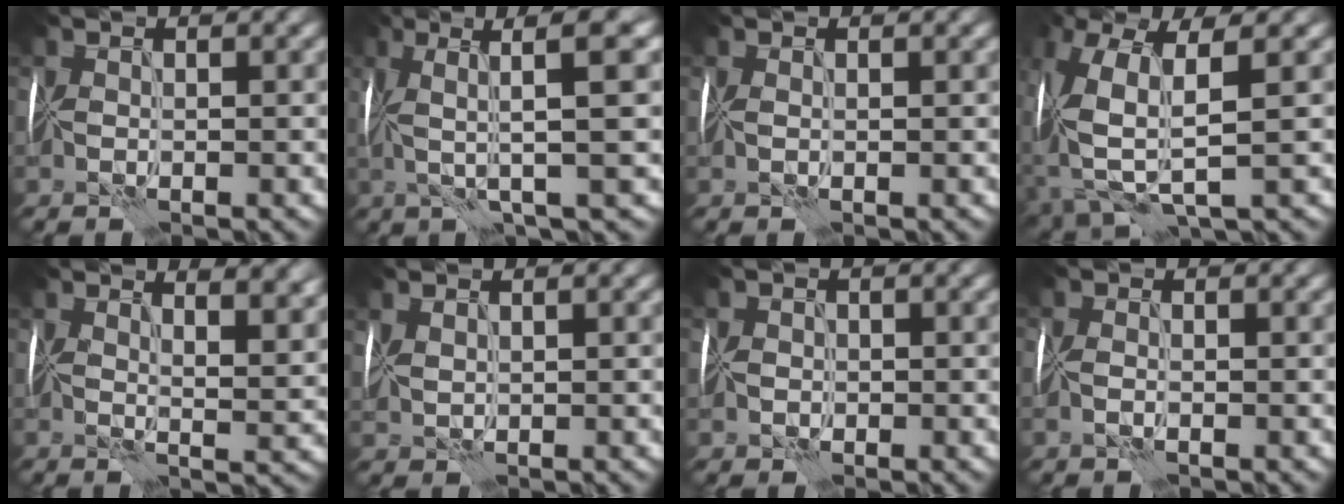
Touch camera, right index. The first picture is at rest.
{"total": 7.0, "force": [1.6, 0.7, 6.8], "torque": [-0.117, 0.020, 0.028]}
{"total": 0.7, "force": [0.4, 0.2, 0.5], "torque": [-0.011, 0.001, 0.009]}
{"total": 8.0, "force": [0.1, 3.3, 7.3], "torque": [-0.175, -0.007, 0.000]}
{"total": 8.2, "force": [5.0, 3.1, 5.7], "torque": [-0.039, 0.031, 0.048]}
{"total": 1.4, "force": [1.0, 0.7, 0.7], "torque": [-0.023, 0.006, 0.023]}
{"total": 1.4, "force": [-0.5, 1.3, 0.3], "torque": [0.000, -0.003, -0.012]}
{"total": 1.0, "force": [-0.7, 0.2, 0.7], "torque": [-0.022, -0.002, -0.018]}